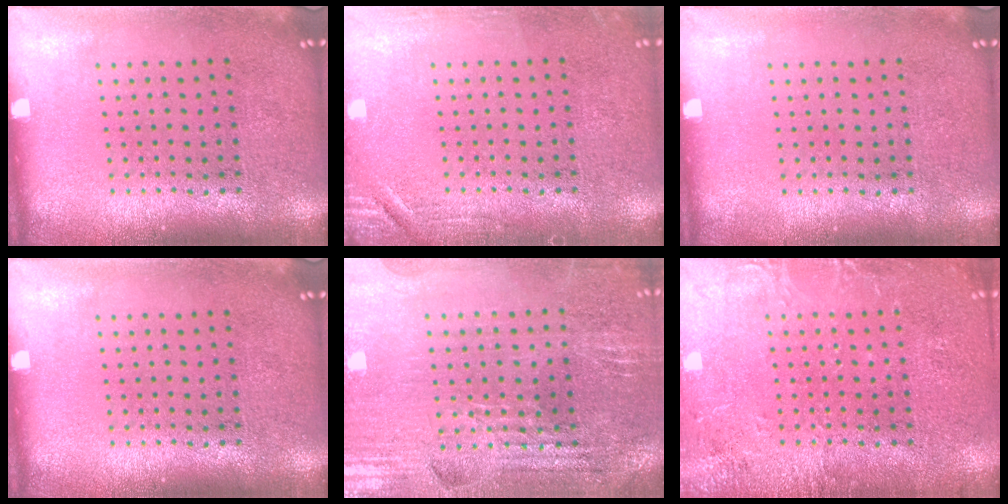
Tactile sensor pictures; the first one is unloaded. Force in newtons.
{"total": 1.8, "press": 1.8, "slide": 0.3}
{"total": 0.0}
{"total": 0.0}
{"total": 2.8, "press": 2.8, "slide": 0.5}
{"total": 2.8, "press": 2.8, "slide": 0.4}